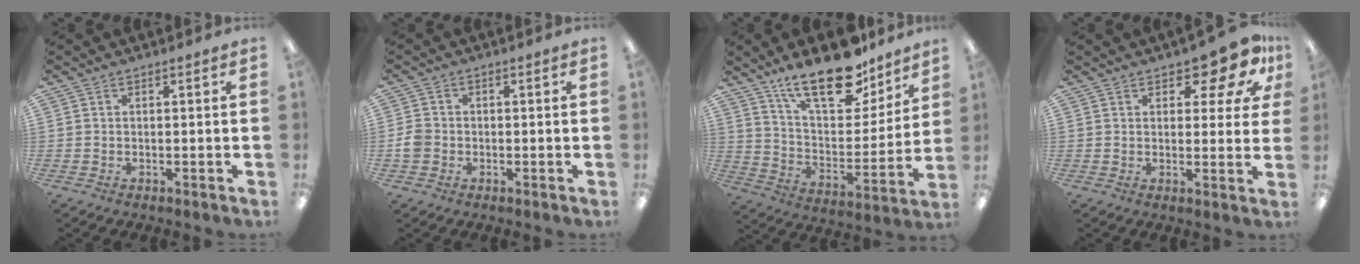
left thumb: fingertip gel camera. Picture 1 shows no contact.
{"total": 3.1, "force": [-0.7, 2.7, 1.3], "torque": [-0.020, 0.006, -0.013]}
{"total": 21.8, "force": [15.8, 8.9, 12.1], "torque": [-0.191, -0.098, 0.274]}
{"total": 9.3, "force": [6.0, 3.9, 5.9], "torque": [-0.070, -0.034, 0.103]}